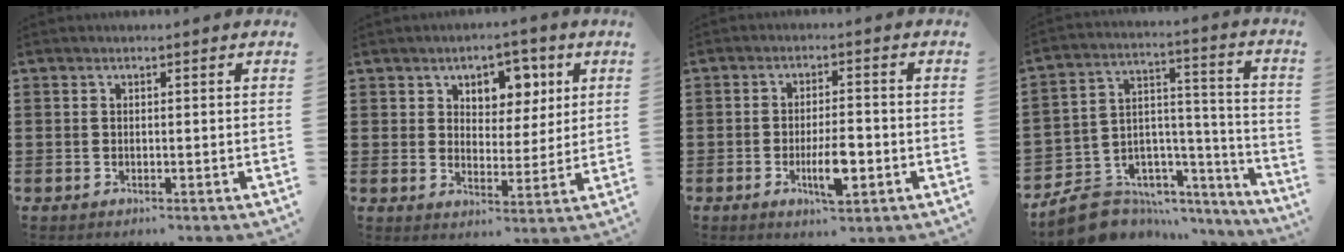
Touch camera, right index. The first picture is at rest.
{"total": 5.3, "force": [3.0, 3.9, 1.8], "torque": [-0.043, 0.005, 0.048]}
{"total": 6.3, "force": [-1.9, 1.9, 5.7], "torque": [-0.108, -0.003, -0.034]}
{"total": 7.9, "force": [-6.2, 4.8, 1.2], "torque": [-0.052, 0.010, -0.117]}